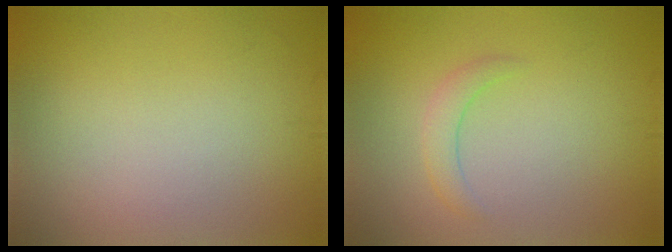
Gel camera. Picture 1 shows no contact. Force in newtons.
{"total": 1.7, "press": 1.6, "slide": 0.2}